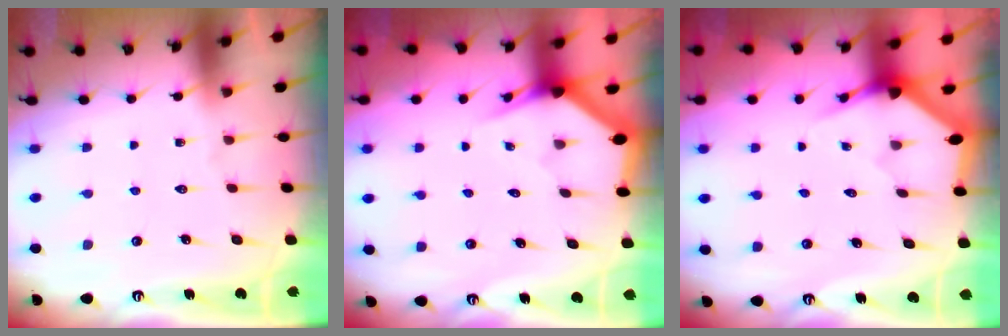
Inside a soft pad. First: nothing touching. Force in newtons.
{"total": 2.9, "press": 2.9, "slide": 0.0}
{"total": 3.4, "press": 3.4, "slide": 0.1}